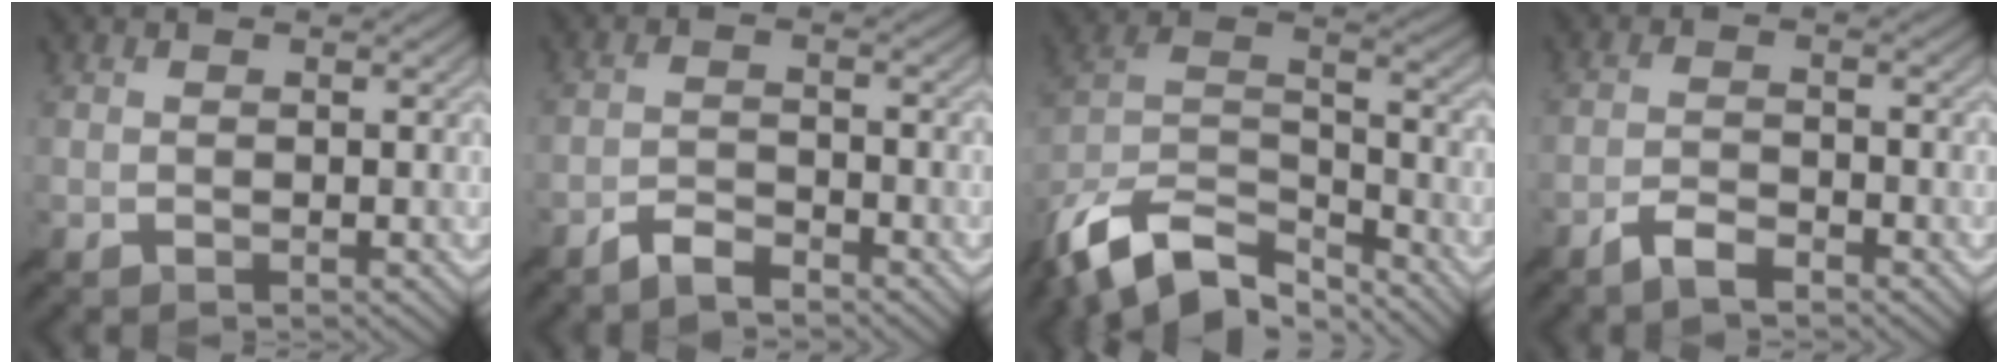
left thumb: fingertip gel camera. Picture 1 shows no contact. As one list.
[{"total": 3.1, "force": [-2.7, 0.5, 1.4], "torque": [-0.027, 0.002, -0.057]}, {"total": 14.5, "force": [-10.9, 5.9, 7.5], "torque": [-0.186, -0.008, -0.197]}, {"total": 3.1, "force": [-2.4, 0.6, 1.8], "torque": [-0.037, 0.002, -0.054]}]